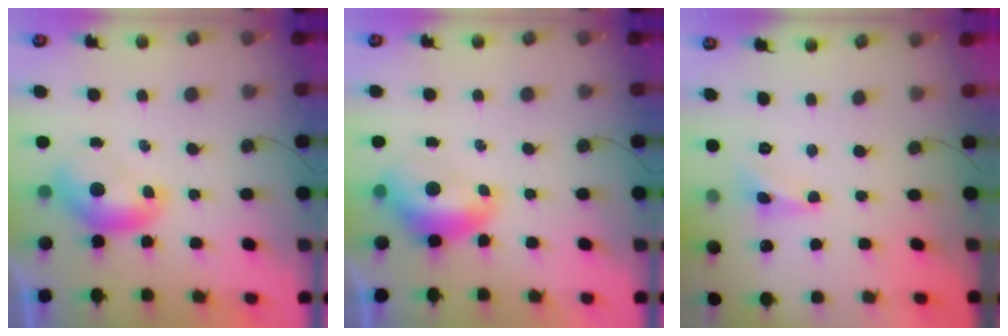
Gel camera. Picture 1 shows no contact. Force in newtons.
{"total": 1.8, "press": 1.7, "slide": 0.6}
{"total": 2.4, "press": 2.3, "slide": 0.5}